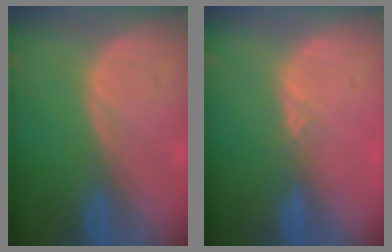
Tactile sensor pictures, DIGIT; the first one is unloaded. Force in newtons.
{"total": 1.4, "press": 1.2, "slide": 0.8}